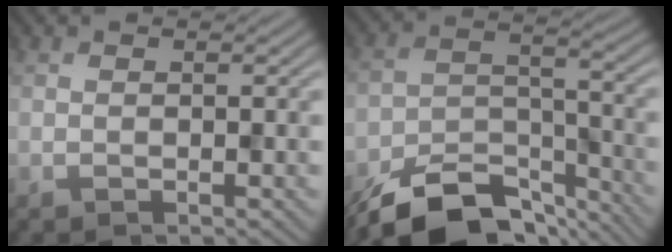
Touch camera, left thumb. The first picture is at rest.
{"total": 13.0, "force": [-10.2, 5.2, 6.1], "torque": [-0.114, -0.017, -0.173]}